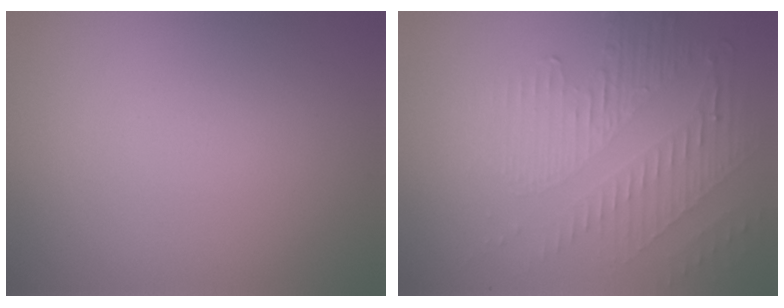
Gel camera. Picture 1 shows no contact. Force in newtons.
{"total": 4.3, "press": 3.1, "slide": 2.9}